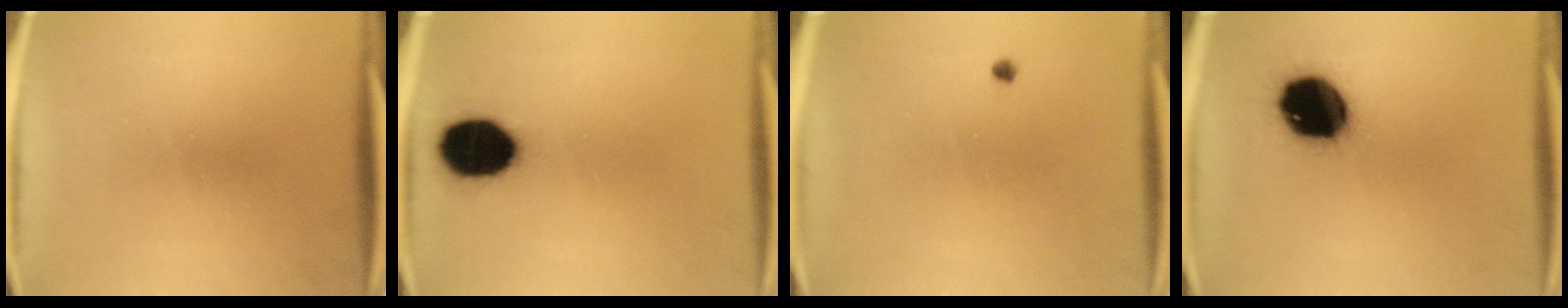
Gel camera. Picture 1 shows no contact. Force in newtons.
{"total": 13.9}
{"total": 0.6}
{"total": 18.3}